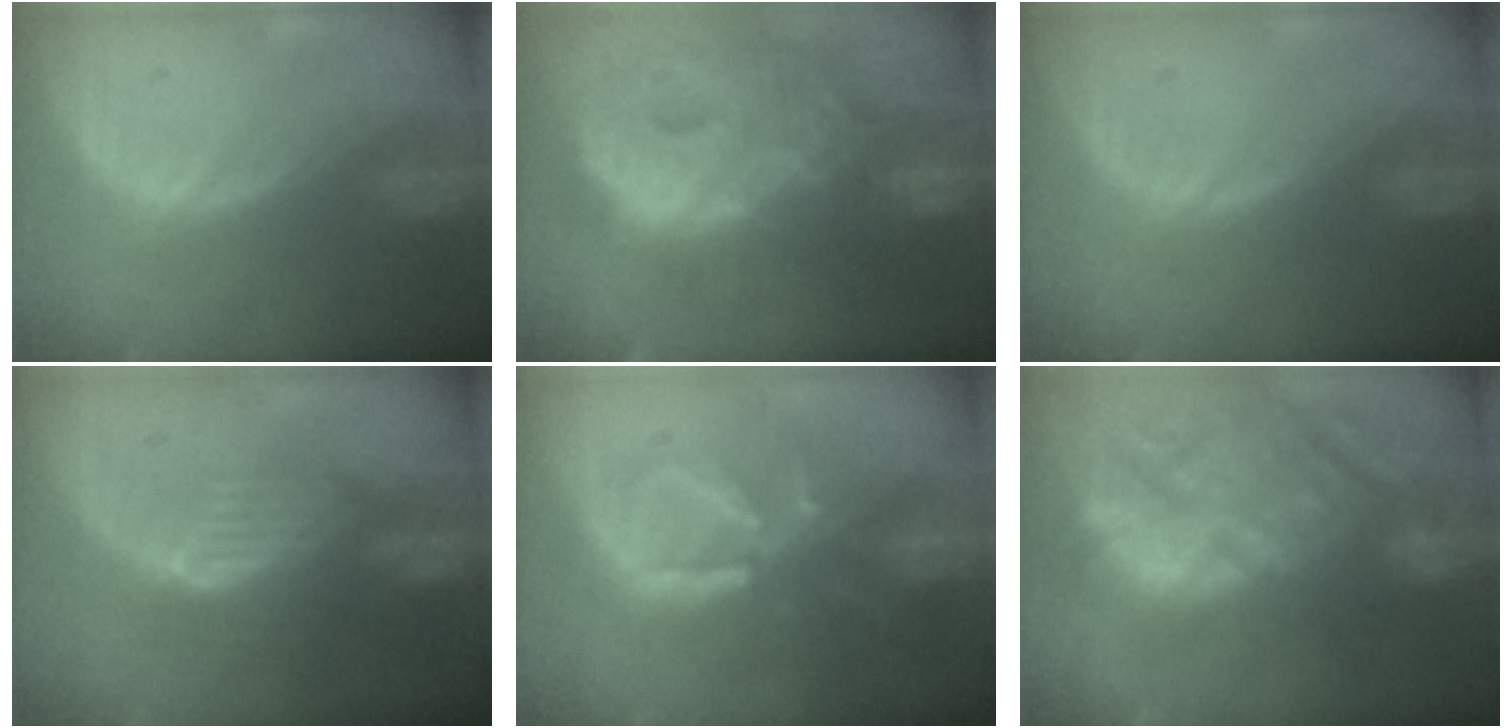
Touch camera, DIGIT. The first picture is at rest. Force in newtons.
{"total": 14.6, "press": 12.7, "slide": 7.3}
{"total": 0.0}
{"total": 8.1, "press": 7.3, "slide": 3.6}
{"total": 8.0, "press": 7.7, "slide": 2.4}
{"total": 13.7, "press": 12.5, "slide": 5.5}